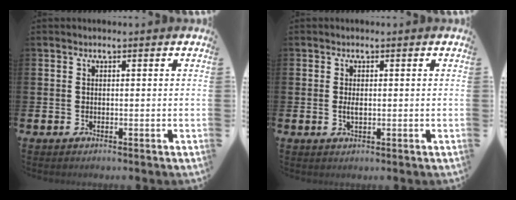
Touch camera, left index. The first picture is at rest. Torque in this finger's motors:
{"motor_torque": [0.45, 0.12, 0.05, 0.01]}